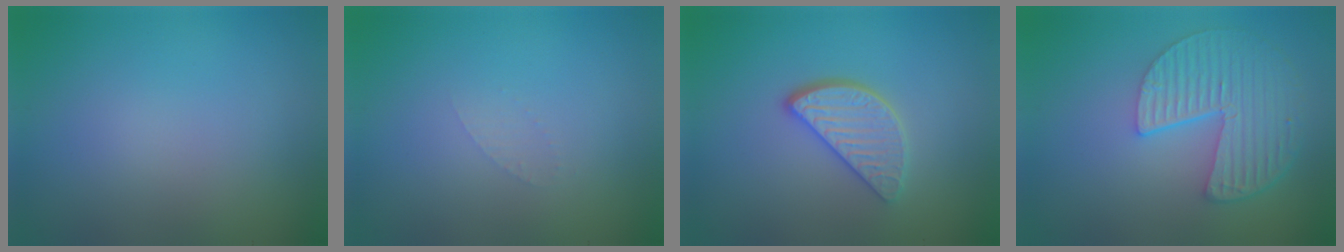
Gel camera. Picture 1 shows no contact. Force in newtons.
{"total": 0.7, "press": 0.7, "slide": 0.1}
{"total": 3.5, "press": 2.9, "slide": 1.9}
{"total": 5.7, "press": 4.4, "slide": 3.7}